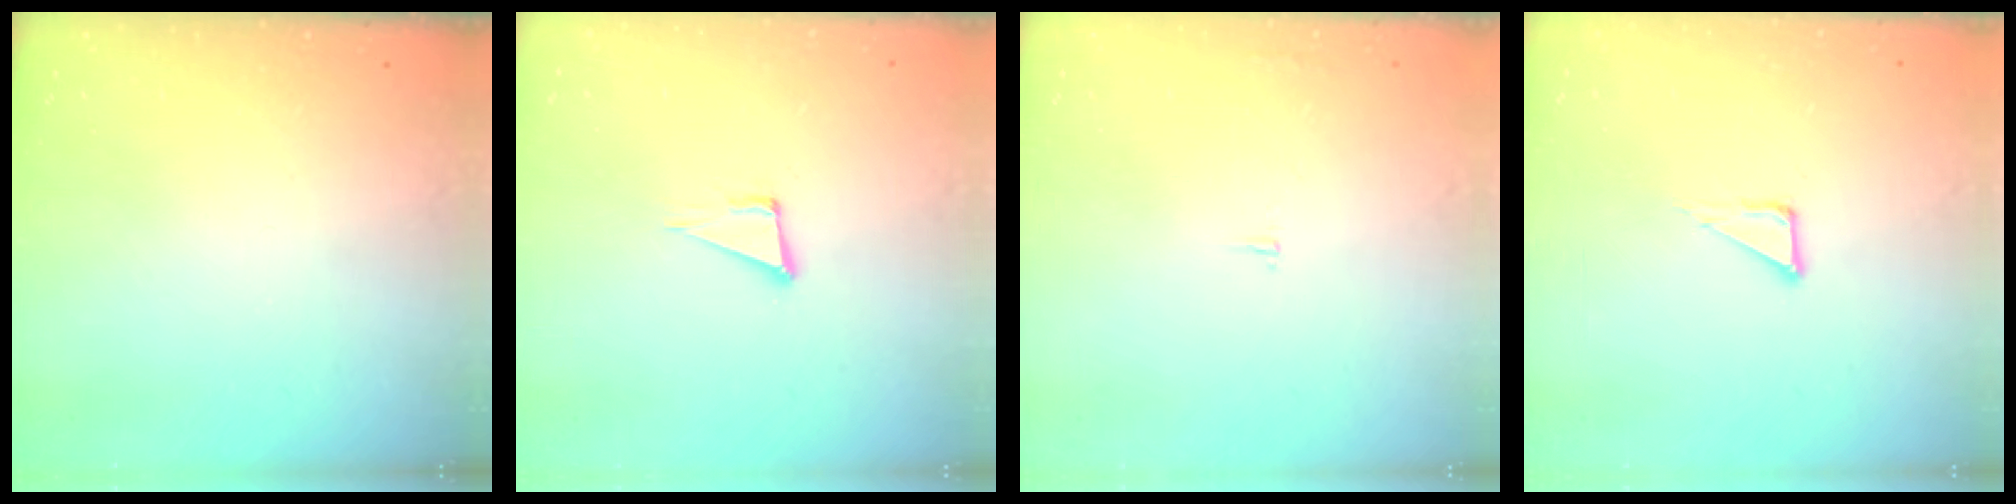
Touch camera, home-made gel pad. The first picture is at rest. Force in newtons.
{"total": 5.0, "press": 4.0, "slide": 3.1}
{"total": 1.8, "press": 1.8, "slide": 0.1}
{"total": 3.6, "press": 3.6, "slide": 0.3}